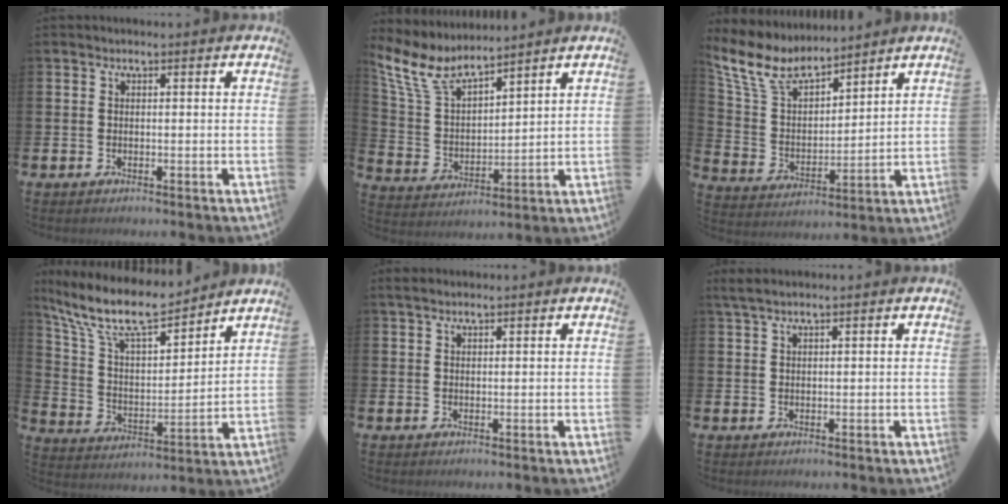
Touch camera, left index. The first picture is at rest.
{"total": 8.0, "force": [6.8, 2.6, 3.4], "torque": [-0.102, -0.029, 0.122]}
{"total": 9.2, "force": [8.0, 3.3, 3.2], "torque": [-0.104, -0.037, 0.148]}
{"total": 11.6, "force": [10.0, 2.9, 5.1], "torque": [-0.136, -0.055, 0.177]}
{"total": 1.5, "force": [1.3, 0.4, 0.5], "torque": [-0.011, 0.004, 0.025]}
{"total": 1.9, "force": [1.5, 0.1, 1.1], "torque": [-0.030, 0.005, 0.028]}